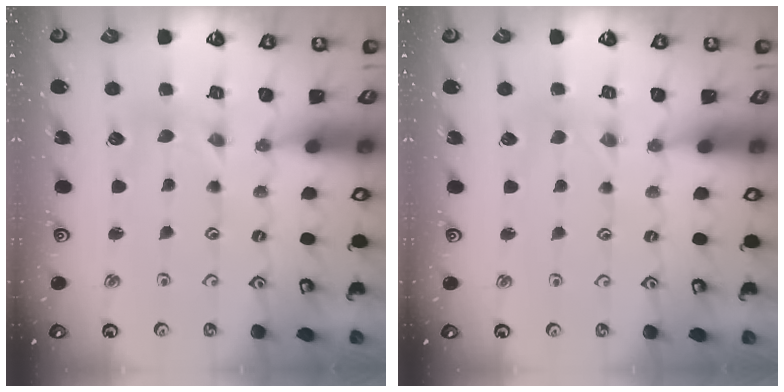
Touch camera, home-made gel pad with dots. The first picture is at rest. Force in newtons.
{"total": 0.0}